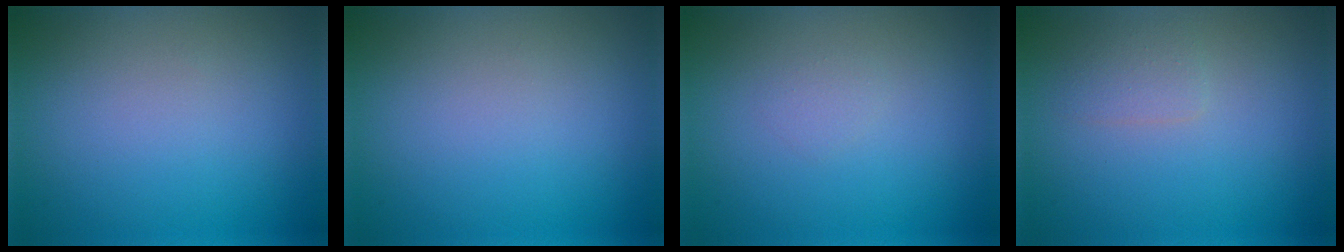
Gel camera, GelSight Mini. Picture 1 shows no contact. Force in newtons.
{"total": 0.0}
{"total": 0.6, "press": 0.6, "slide": 0.0}
{"total": 1.3, "press": 1.3, "slide": 0.0}